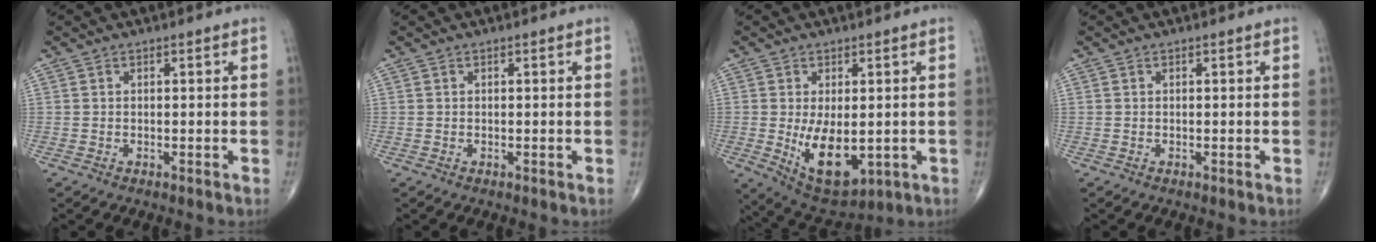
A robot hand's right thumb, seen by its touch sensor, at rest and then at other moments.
{"total": 0.0}
{"total": 11.1, "force": [-1.4, 5.9, 9.3], "torque": [-0.136, -0.019, -0.001]}
{"total": 0.0}